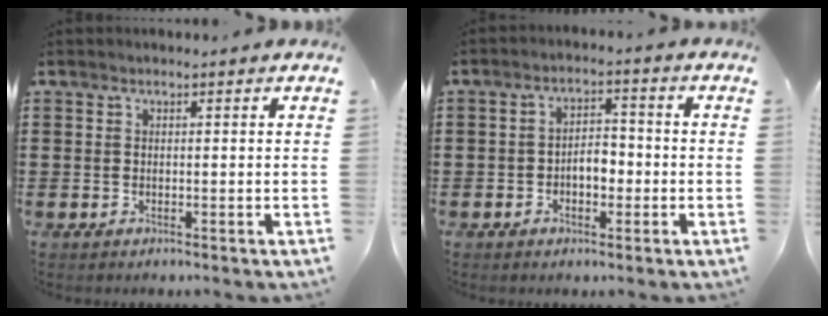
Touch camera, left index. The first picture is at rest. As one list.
[{"total": 3.8, "force": [-1.1, 2.2, 2.9], "torque": [-0.048, 0.003, -0.026]}]